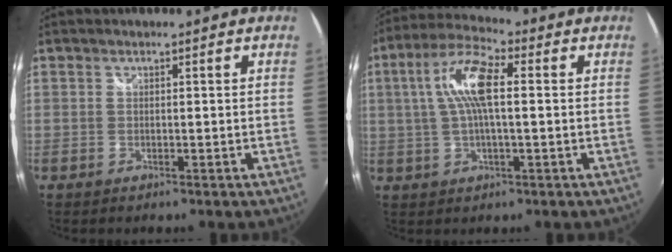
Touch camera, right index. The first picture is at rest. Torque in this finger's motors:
{"motor_torque": [0.72, -0.32, 0.77, 0.21]}